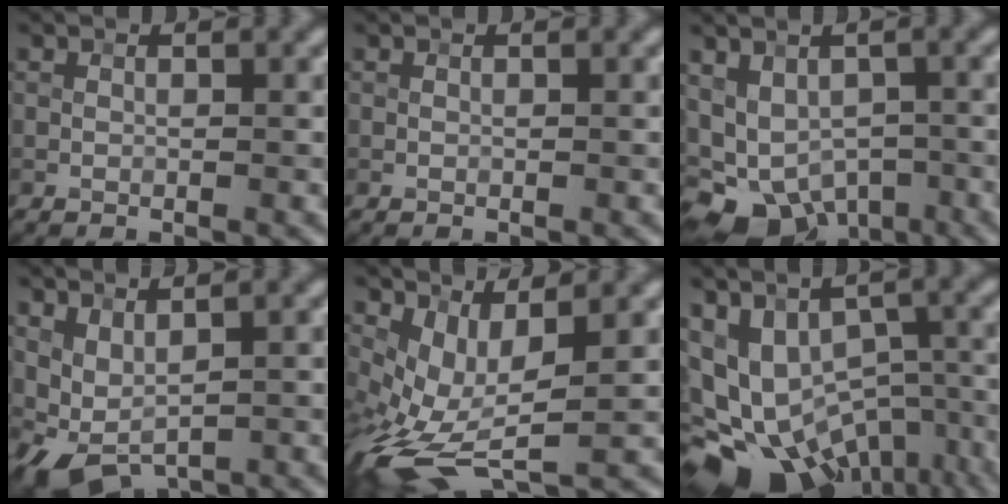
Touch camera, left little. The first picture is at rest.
{"total": 0.0}
{"total": 9.5, "force": [-4.5, 6.8, 5.0], "torque": [-0.066, -0.024, -0.048]}
{"total": 3.3, "force": [0.9, 1.5, 2.8], "torque": [-0.062, -0.010, 0.028]}
{"total": 6.5, "force": [-1.3, 2.9, 5.7], "torque": [-0.134, -0.009, -0.023]}
{"total": 15.5, "force": [-6.9, 10.7, 9.0], "torque": [-0.169, -0.015, -0.061]}